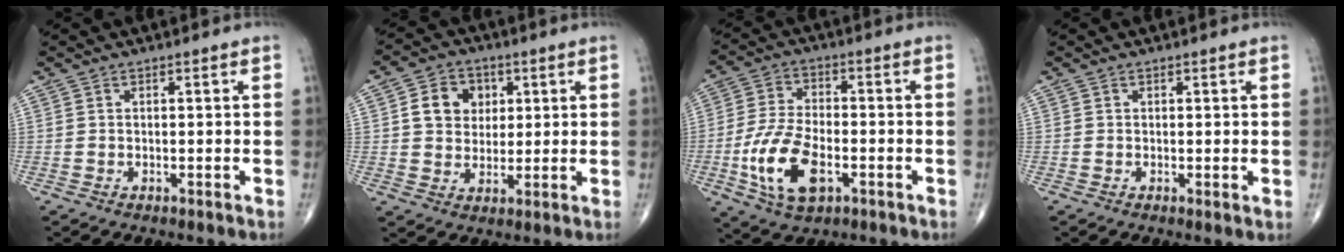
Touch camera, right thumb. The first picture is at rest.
{"total": 8.6, "force": [2.2, 7.1, 4.2], "torque": [-0.034, -0.005, 0.035]}
{"total": 12.9, "force": [-4.1, 6.8, 10.2], "torque": [-0.201, 0.010, -0.074]}
{"total": 0.8, "force": [0.1, 0.4, 0.8], "torque": [-0.012, -0.004, -0.001]}